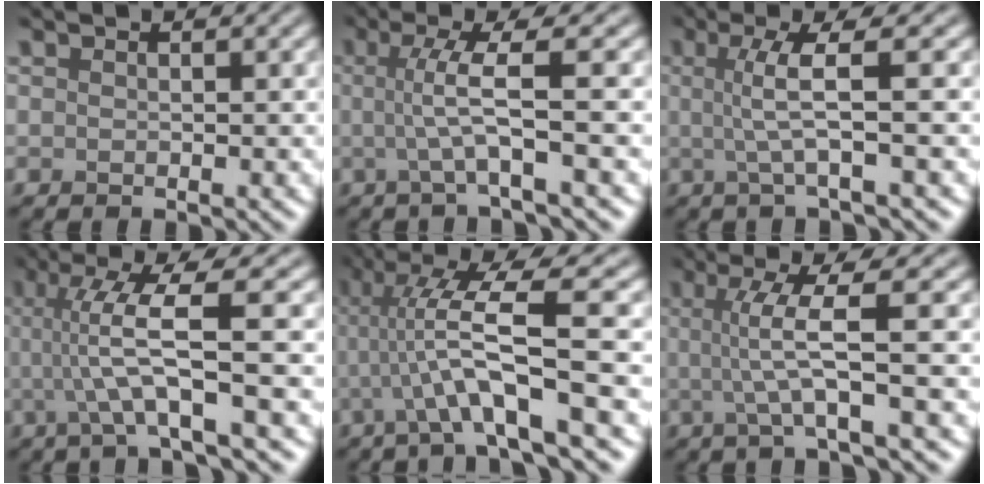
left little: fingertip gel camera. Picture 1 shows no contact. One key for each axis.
{"total": 4.4, "fx": 0.0, "fy": 0.6, "fz": 4.3, "tx": -0.075, "ty": 0.000, "tz": -0.006}
{"total": 4.3, "fx": 0.4, "fy": 0.6, "fz": 4.2, "tx": -0.076, "ty": 0.005, "tz": 0.003}
{"total": 6.4, "fx": 0.2, "fy": 0.9, "fz": 6.4, "tx": -0.114, "ty": 0.004, "tz": 0.003}
{"total": 8.0, "fx": -0.4, "fy": 1.0, "fz": 7.9, "tx": -0.134, "ty": 0.011, "tz": -0.011}
{"total": 5.1, "fx": 0.3, "fy": 0.7, "fz": 5.1, "tx": -0.092, "ty": 0.002, "tz": 0.001}